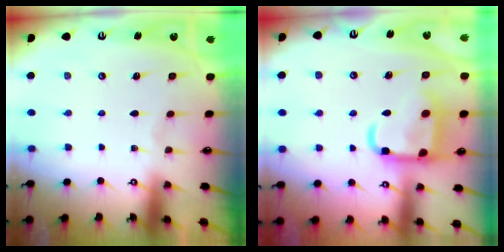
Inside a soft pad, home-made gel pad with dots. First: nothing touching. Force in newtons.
{"total": 14.5, "press": 14.5, "slide": 1.4}